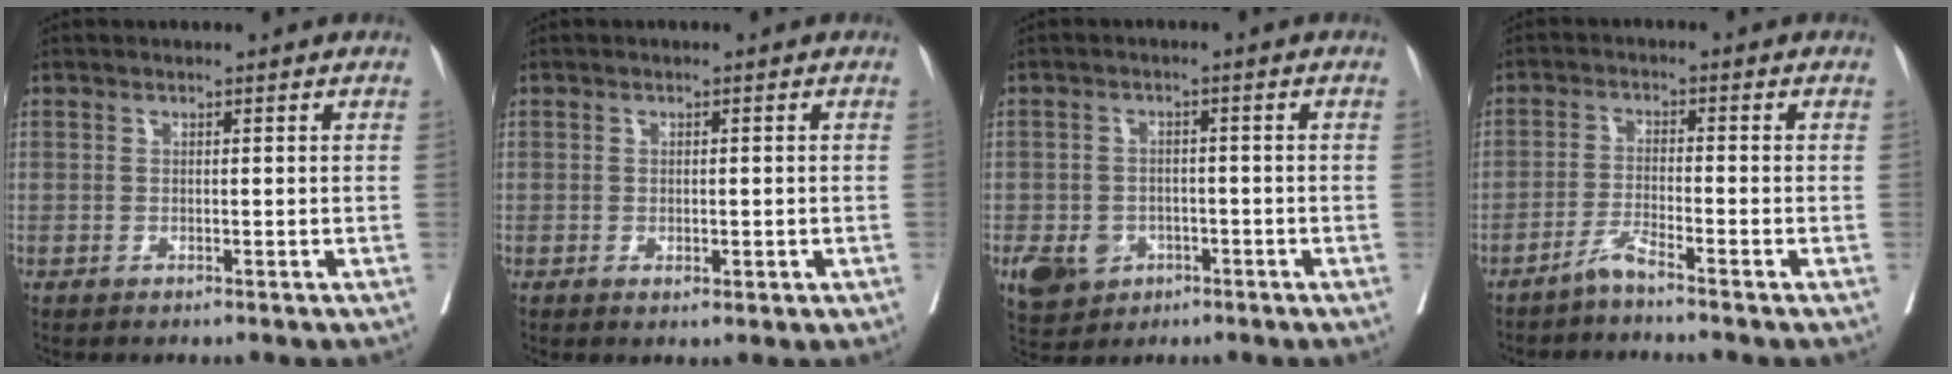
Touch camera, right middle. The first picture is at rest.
{"total": 2.0, "force": [-0.5, 1.0, 1.6], "torque": [-0.023, -0.002, -0.003]}
{"total": 7.2, "force": [-3.4, 5.9, 2.4], "torque": [-0.041, 0.005, -0.045]}
{"total": 2.6, "force": [-2.2, -0.6, 1.1], "torque": [-0.022, -0.005, -0.048]}